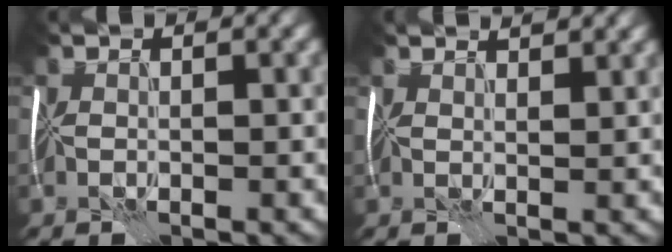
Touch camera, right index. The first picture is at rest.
{"total": 2.7, "force": [2.3, 0.6, 1.2], "torque": [-0.015, 0.003, 0.018]}